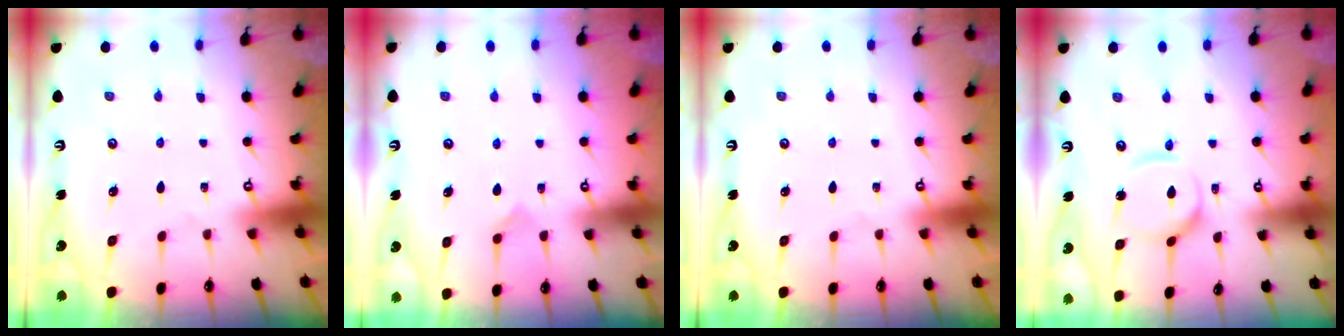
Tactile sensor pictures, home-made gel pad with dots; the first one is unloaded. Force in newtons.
{"total": 5.1, "press": 5.1, "slide": 0.2}
{"total": 0.0}
{"total": 8.6, "press": 8.5, "slide": 0.7}